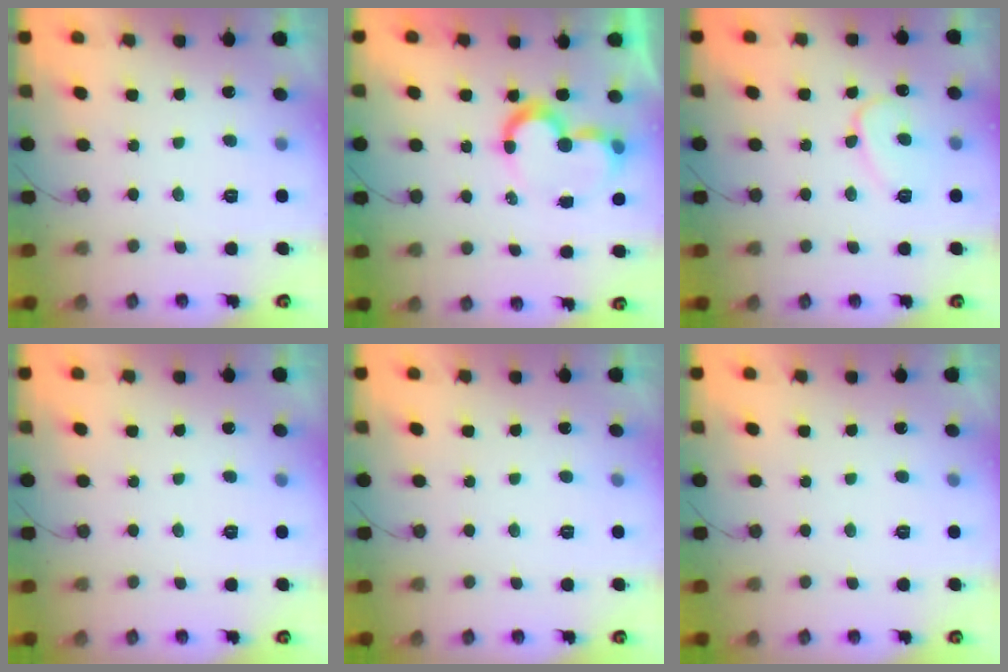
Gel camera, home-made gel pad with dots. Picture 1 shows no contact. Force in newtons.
{"total": 8.8, "press": 8.8, "slide": 0.7}
{"total": 8.3, "press": 8.3, "slide": 0.9}
{"total": 0.0}
{"total": 1.6, "press": 1.6, "slide": 0.0}
{"total": 1.8, "press": 1.8, "slide": 0.0}